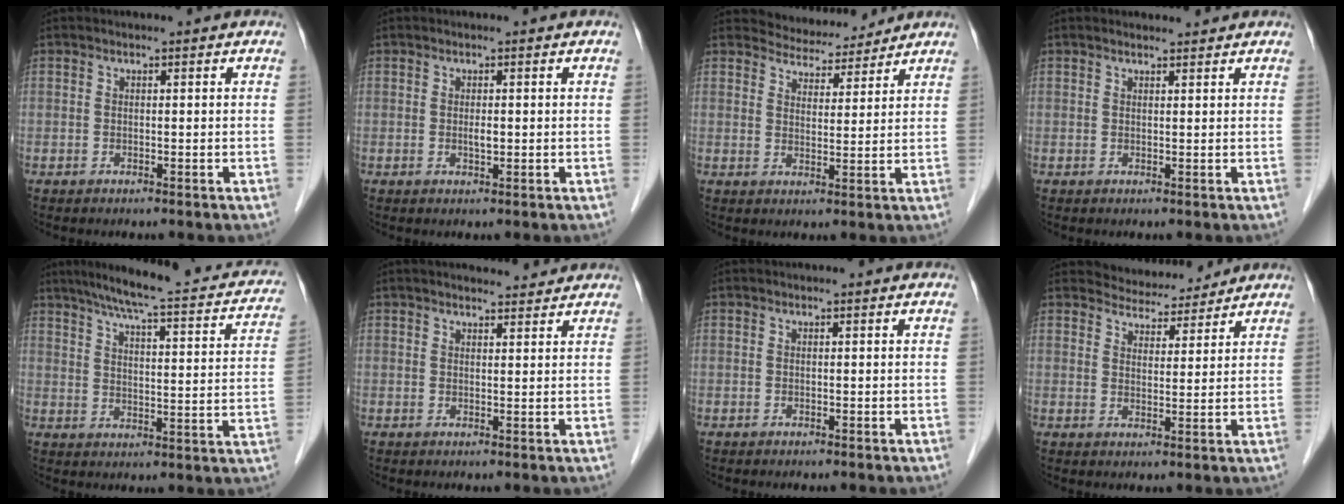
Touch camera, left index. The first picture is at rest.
{"total": 1.0, "force": [-0.1, 0.3, 0.9], "torque": [-0.018, -0.005, -0.001]}
{"total": 5.9, "force": [5.8, 1.4, 0.0], "torque": [-0.003, 0.006, 0.087]}
{"total": 1.3, "force": [1.3, 0.1, 0.3], "torque": [-0.008, 0.007, 0.023]}
{"total": 21.6, "force": [17.7, 3.6, 11.8], "torque": [-0.166, 0.005, 0.211]}
{"total": 5.1, "force": [4.7, 1.0, 1.6], "torque": [-0.021, 0.013, 0.060]}
{"total": 0.0}
{"total": 5.6, "force": [5.4, 1.2, -0.1], "torque": [-0.002, 0.007, 0.081]}